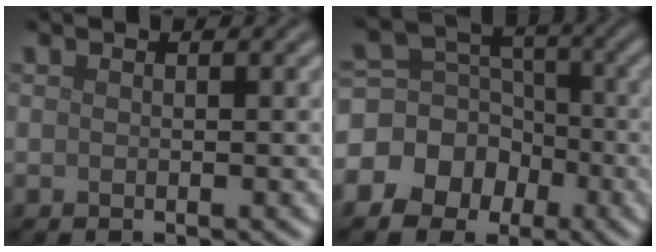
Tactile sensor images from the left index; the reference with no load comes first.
{"total": 7.6, "force": [-2.7, 6.7, 2.5], "torque": [-0.038, 0.019, -0.072]}